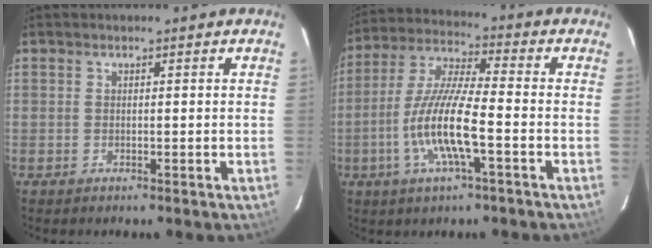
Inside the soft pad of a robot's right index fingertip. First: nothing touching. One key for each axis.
{"total": 12.6, "fx": -4.1, "fy": 1.9, "fz": 11.8, "tx": -0.244, "ty": -0.005, "tz": -0.082}